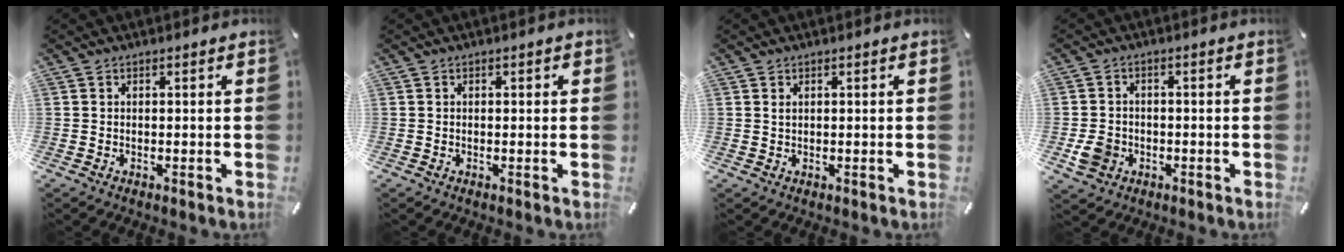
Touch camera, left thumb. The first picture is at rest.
{"total": 0.5, "force": [0.0, 0.3, 0.4], "torque": [-0.007, 0.002, -0.001]}
{"total": 0.7, "force": [0.3, 0.4, 0.4], "torque": [-0.009, 0.000, 0.005]}
{"total": 5.4, "force": [-1.9, 4.6, 2.2], "torque": [-0.040, 0.004, -0.035]}